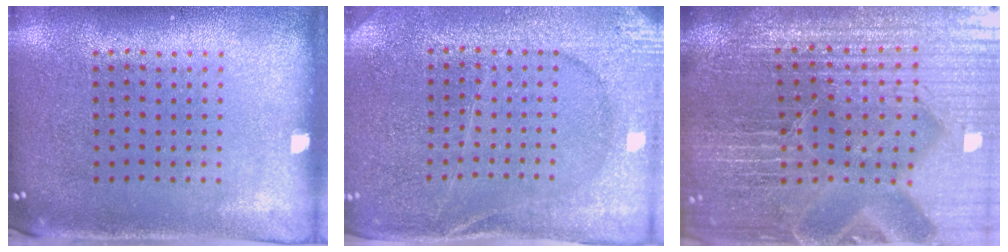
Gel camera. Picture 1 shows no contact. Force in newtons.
{"total": 3.0, "press": 2.9, "slide": 0.4}
{"total": 5.8, "press": 5.3, "slide": 2.3}